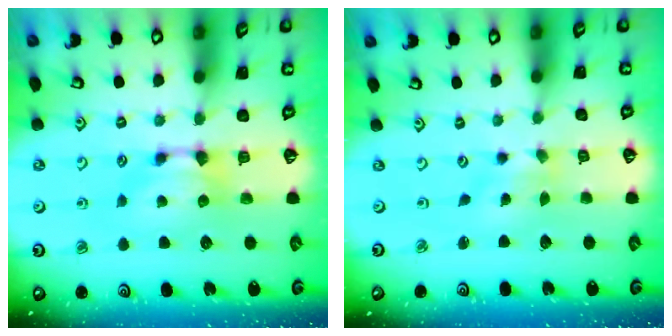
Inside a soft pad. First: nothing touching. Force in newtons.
{"total": 2.5, "press": 2.3, "slide": 0.9}